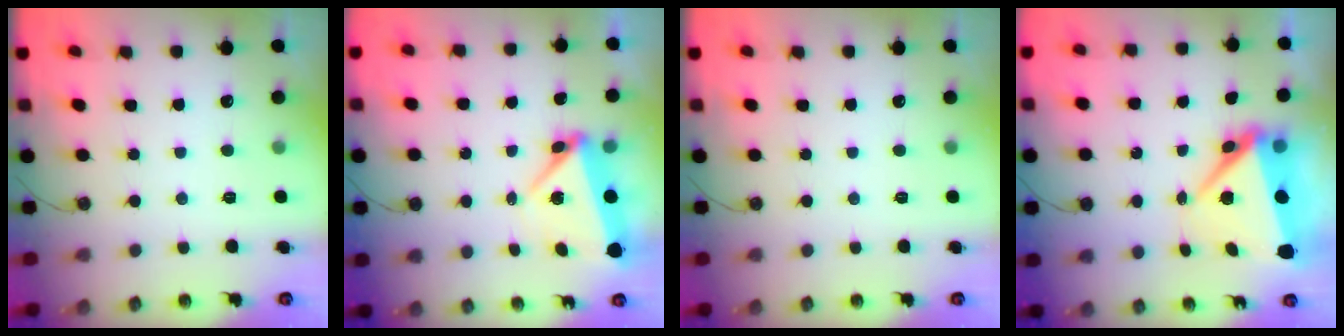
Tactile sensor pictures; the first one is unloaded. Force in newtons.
{"total": 5.6, "press": 5.5, "slide": 1.3}
{"total": 0.0}
{"total": 12.6, "press": 9.1, "slide": 8.7}